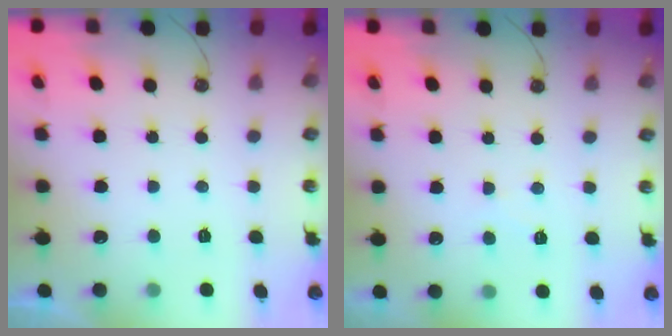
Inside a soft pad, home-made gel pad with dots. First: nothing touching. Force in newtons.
{"total": 4.7, "press": 4.7, "slide": 0.6}